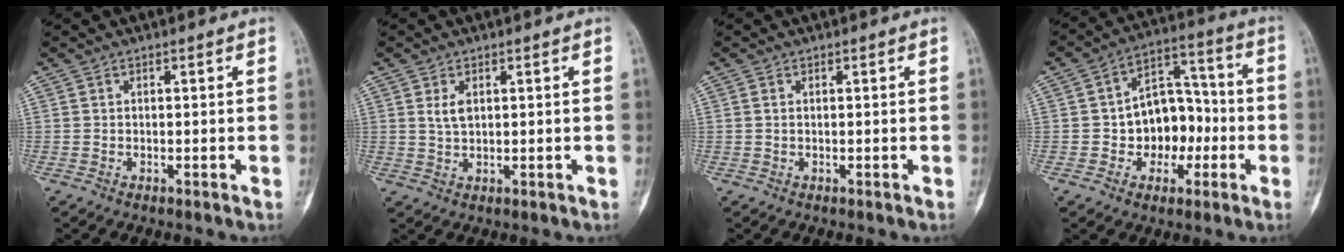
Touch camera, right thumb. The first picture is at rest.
{"total": 2.8, "force": [0.9, 1.5, 2.2], "torque": [-0.040, -0.003, 0.022]}
{"total": 0.6, "force": [0.1, 0.3, 0.4], "torque": [-0.010, 0.004, 0.003]}
{"total": 12.3, "force": [-2.4, 9.1, 8.0], "torque": [-0.065, 0.047, -0.040]}